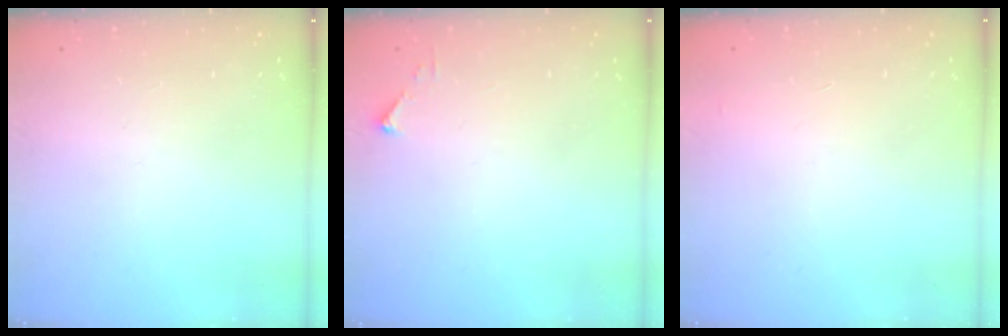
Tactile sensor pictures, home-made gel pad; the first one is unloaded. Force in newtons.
{"total": 2.7, "press": 2.7, "slide": 0.3}
{"total": 2.9, "press": 2.9, "slide": 0.1}